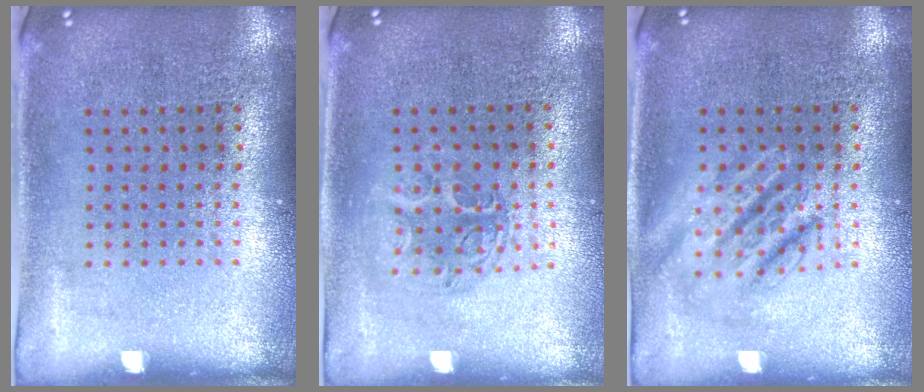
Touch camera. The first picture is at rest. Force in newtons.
{"total": 1.2, "press": 1.1, "slide": 0.6}
{"total": 2.8, "press": 2.8, "slide": 0.3}